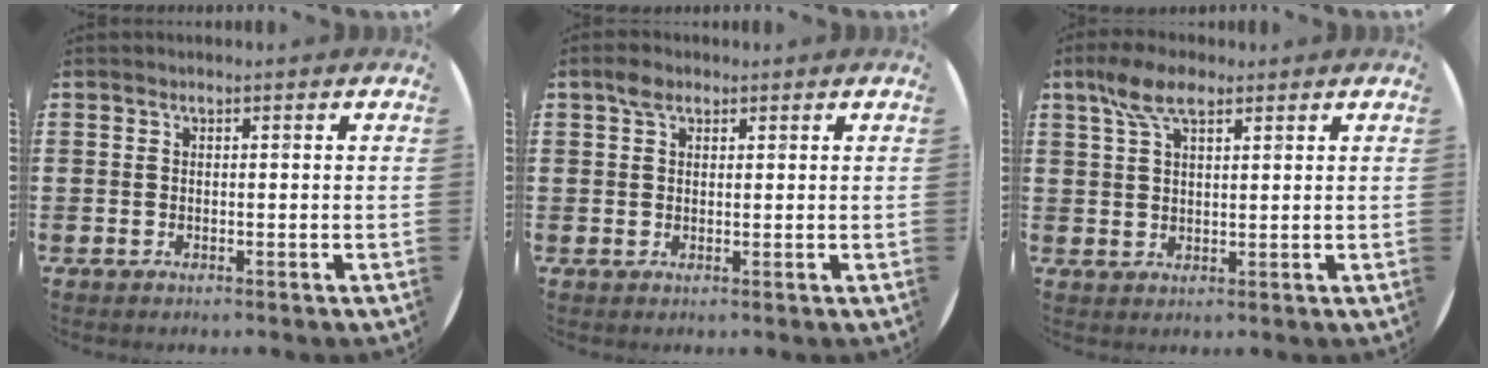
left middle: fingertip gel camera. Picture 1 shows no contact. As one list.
[{"total": 2.1, "force": [1.4, 1.2, 1.0], "torque": [-0.016, 0.003, 0.025]}, {"total": 5.7, "force": [3.4, 2.4, 3.9], "torque": [-0.087, 0.009, 0.062]}]